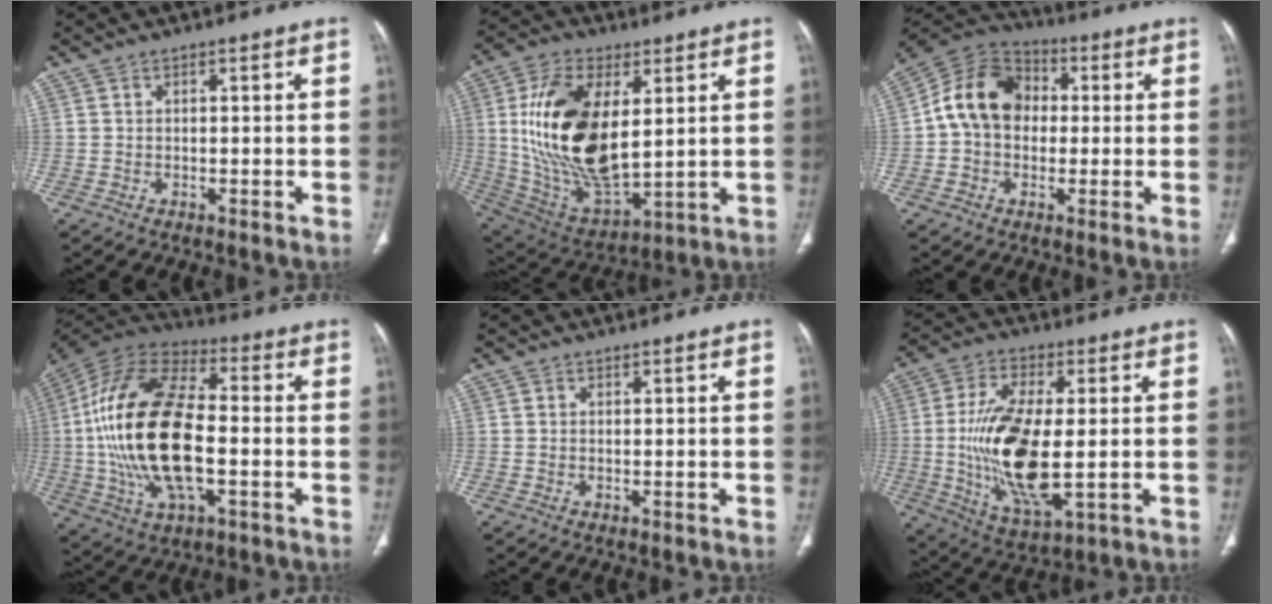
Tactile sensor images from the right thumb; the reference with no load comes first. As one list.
[{"total": 22.4, "force": [4.0, 11.5, 18.8], "torque": [-0.352, -0.023, 0.084]}, {"total": 13.3, "force": [0.7, 10.5, 8.1], "torque": [-0.126, 0.033, -0.001]}, {"total": 25.6, "force": [-2.2, 12.5, 22.3], "torque": [-0.457, 0.013, -0.039]}, {"total": 0.0}, {"total": 18.1, "force": [-1.1, 7.3, 16.6], "torque": [-0.325, -0.016, -0.011]}]